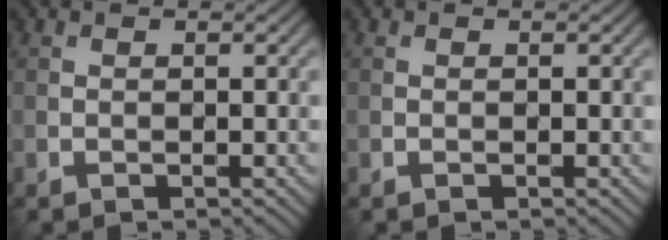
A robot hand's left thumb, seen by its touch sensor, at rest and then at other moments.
{"total": 0.0}